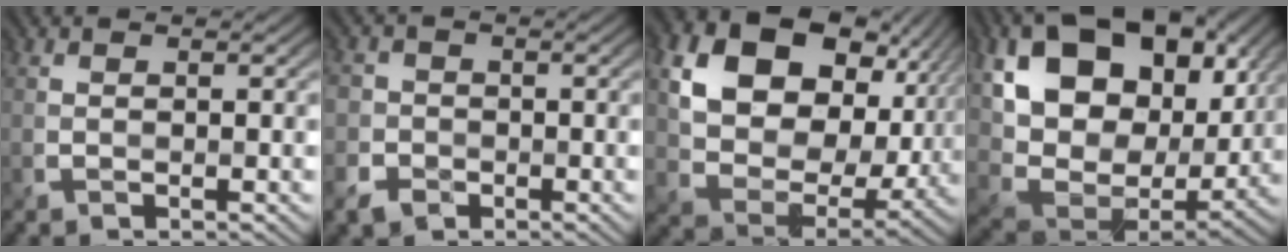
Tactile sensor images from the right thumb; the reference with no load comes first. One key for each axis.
{"total": 4.3, "fx": -2.0, "fy": 3.8, "fz": 0.4, "tx": -0.008, "ty": -0.003, "tz": -0.066}
{"total": 16.4, "fx": 5.4, "fy": 11.7, "fz": 10.2, "tx": -0.206, "ty": 0.008, "tz": 0.114}
{"total": 18.5, "fx": 7.5, "fy": 12.1, "fz": 11.9, "tx": -0.232, "ty": 0.016, "tz": 0.132}